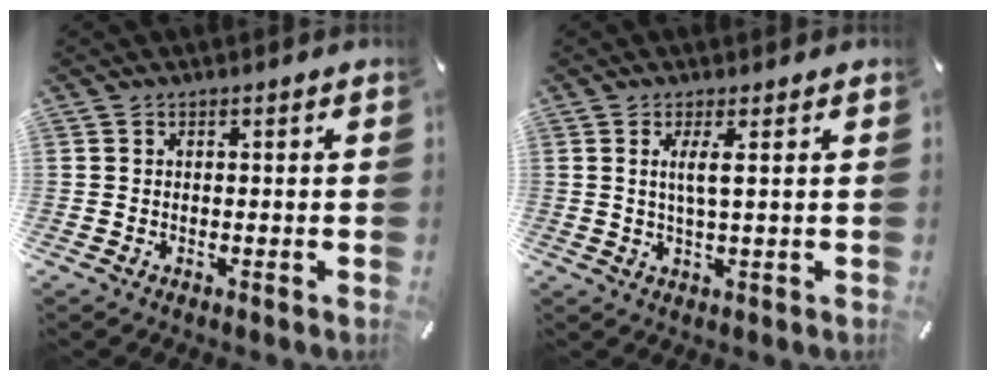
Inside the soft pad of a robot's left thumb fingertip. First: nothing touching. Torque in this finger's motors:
{"motor_torque": [0.62, 0.59, 0.42, -0.20, 0.05]}